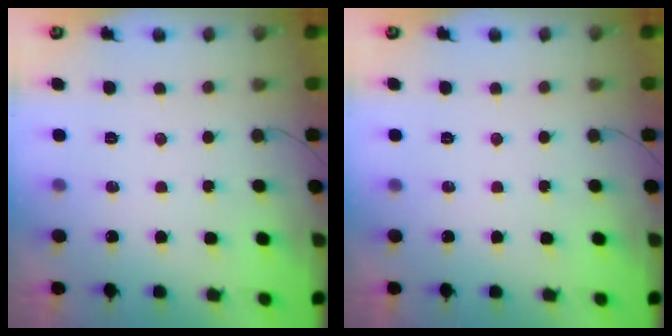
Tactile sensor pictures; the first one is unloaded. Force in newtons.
{"total": 0.0}